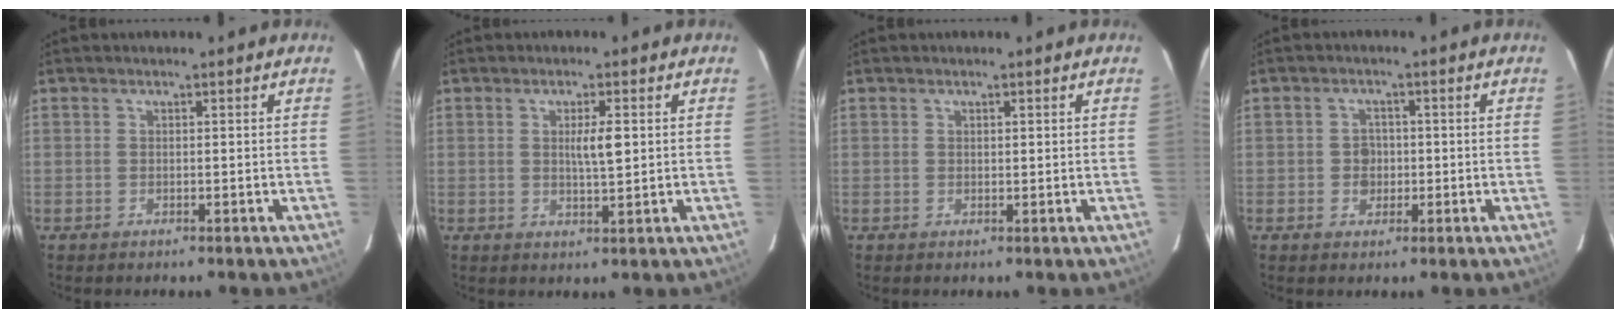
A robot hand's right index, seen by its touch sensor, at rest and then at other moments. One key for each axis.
{"total": 3.5, "fx": 0.6, "fy": 0.4, "fz": 3.4, "tx": -0.058, "ty": -0.003, "tz": 0.010}
{"total": 0.6, "fx": 0.3, "fy": 0.2, "fz": 0.4, "tx": -0.009, "ty": -0.001, "tz": 0.005}
{"total": 2.5, "fx": -0.3, "fy": 2.2, "fz": 1.2, "tx": -0.012, "ty": 0.005, "tz": -0.003}